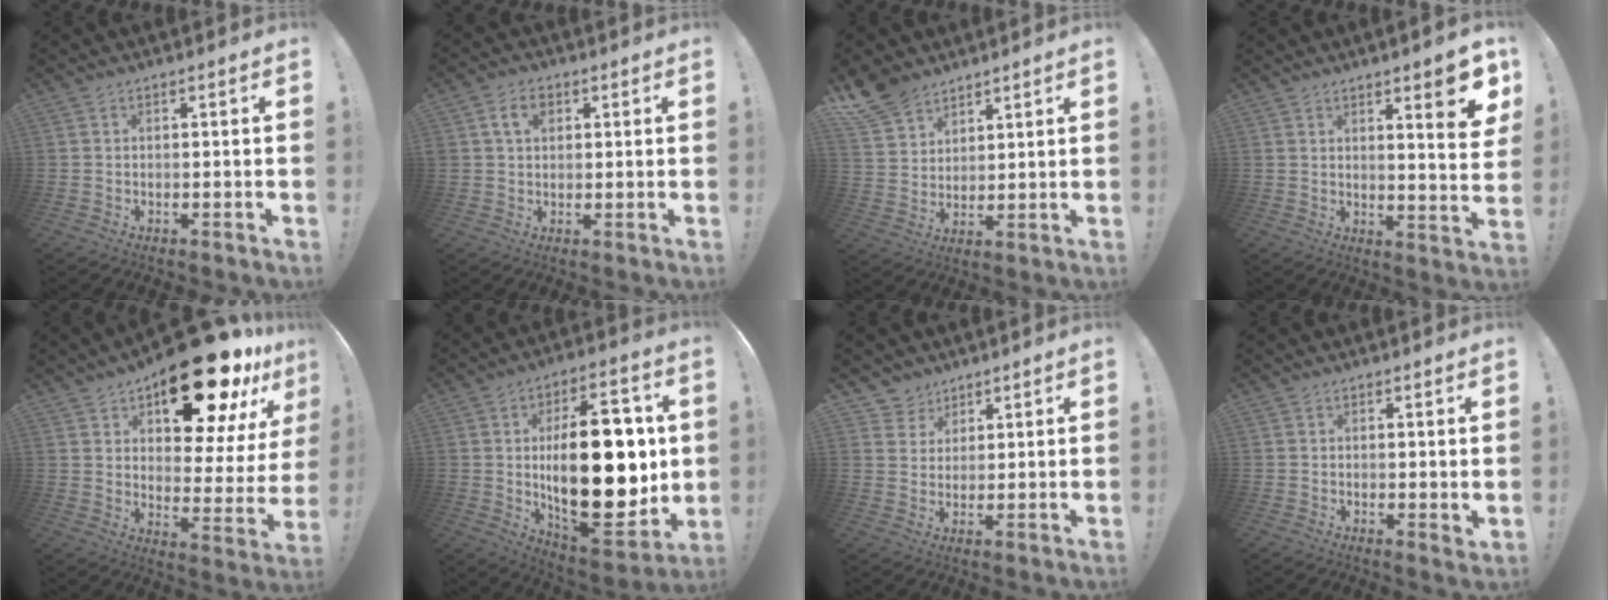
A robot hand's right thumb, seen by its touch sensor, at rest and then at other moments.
{"total": 5.9, "force": [2.2, 4.2, 3.5], "torque": [-0.054, 0.007, 0.040]}
{"total": 10.1, "force": [7.9, 5.7, 2.7], "torque": [-0.062, -0.050, 0.158]}
{"total": 8.8, "force": [5.2, 1.0, 7.0], "torque": [-0.077, -0.042, 0.077]}
{"total": 22.8, "force": [15.7, 9.6, 13.4], "torque": [-0.165, -0.111, 0.265]}
{"total": 30.6, "force": [0.8, 14.9, 26.7], "torque": [-0.434, -0.017, 0.025]}
{"total": 5.3, "force": [3.4, 4.1, 0.1], "torque": [-0.001, -0.030, 0.066]}
{"total": 1.3, "force": [1.0, 0.4, 0.8], "torque": [-0.006, -0.002, 0.015]}